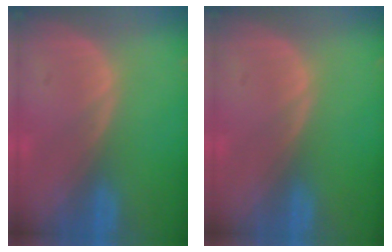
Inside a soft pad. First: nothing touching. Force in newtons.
{"total": 0.0}